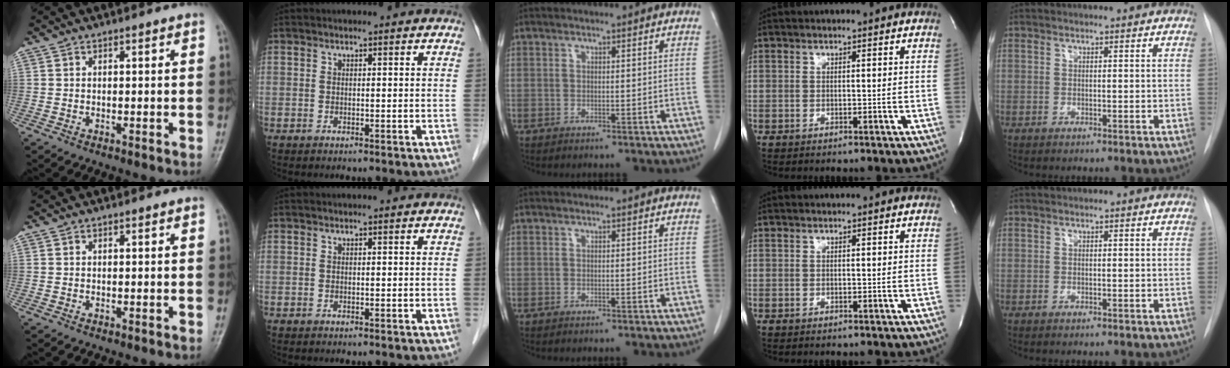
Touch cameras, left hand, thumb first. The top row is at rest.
{}